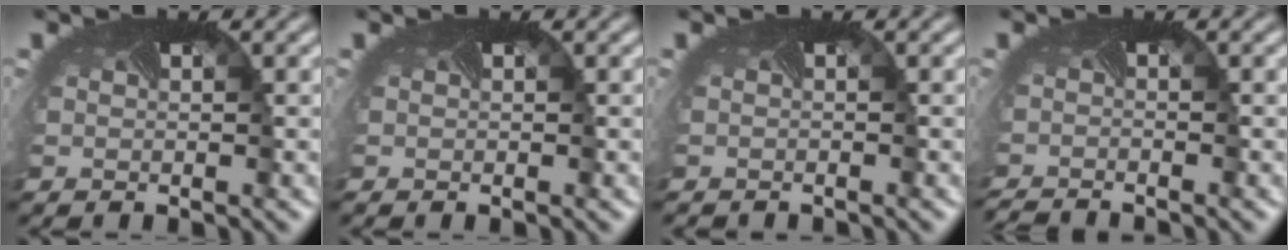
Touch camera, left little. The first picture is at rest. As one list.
[{"total": 0.0}, {"total": 0.7, "force": [-0.6, -0.3, -0.2], "torque": [0.003, -0.011, -0.011]}, {"total": 2.3, "force": [-2.3, -0.3, -0.1], "torque": [-0.005, -0.020, -0.042]}]